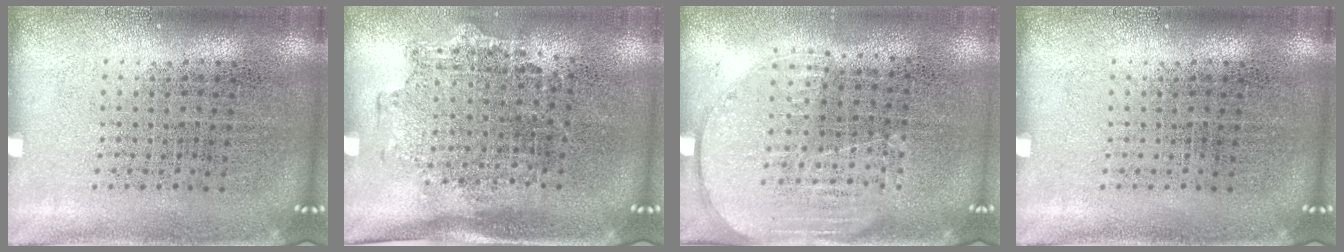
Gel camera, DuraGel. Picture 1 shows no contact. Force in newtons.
{"total": 1.3, "press": 1.1, "slide": 0.7}
{"total": 1.6, "press": 1.4, "slide": 0.8}
{"total": 0.0}